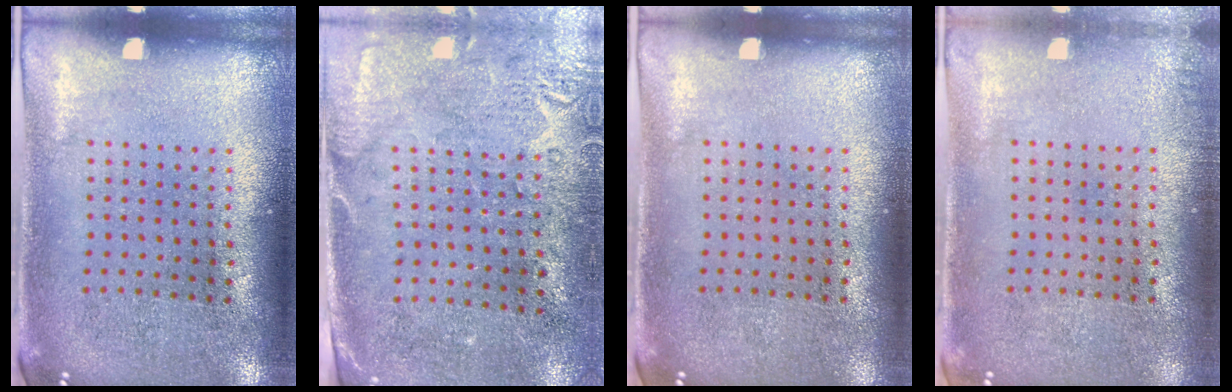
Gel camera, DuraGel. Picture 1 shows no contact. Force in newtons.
{"total": 2.8, "press": 2.3, "slide": 1.5}
{"total": 0.0}
{"total": 0.8, "press": 0.8, "slide": 0.0}